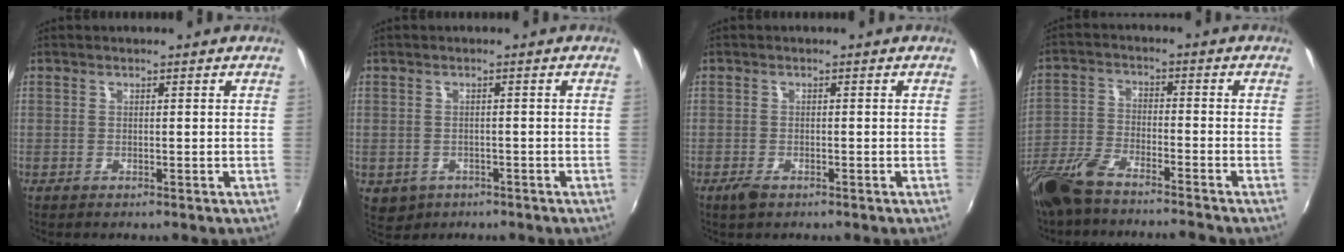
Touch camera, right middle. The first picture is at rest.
{"total": 4.3, "force": [-1.7, 3.5, 1.6], "torque": [-0.039, -0.010, -0.018]}
{"total": 2.3, "force": [-1.6, 1.0, 1.3], "torque": [-0.031, -0.006, -0.030]}
{"total": 10.6, "force": [-9.0, 2.0, 5.1], "torque": [-0.124, -0.017, -0.175]}